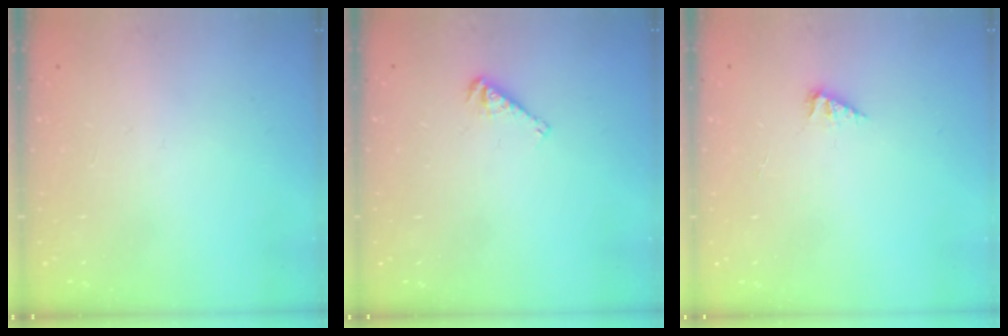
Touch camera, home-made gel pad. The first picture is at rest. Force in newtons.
{"total": 4.2, "press": 4.2, "slide": 0.1}
{"total": 2.2, "press": 2.2, "slide": 0.2}